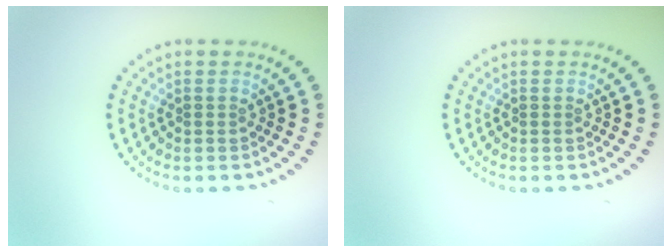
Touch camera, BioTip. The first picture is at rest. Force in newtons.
{"total": 0.0}